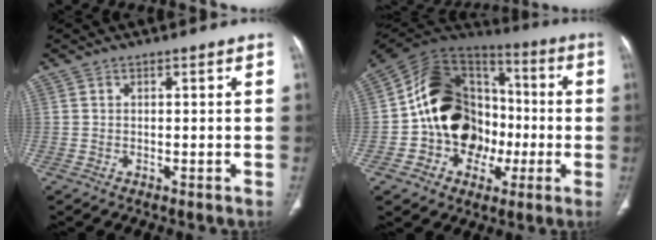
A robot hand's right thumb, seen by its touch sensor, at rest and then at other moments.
{"total": 21.5, "force": [-2.6, 17.0, 12.9], "torque": [-0.172, 0.046, -0.043]}